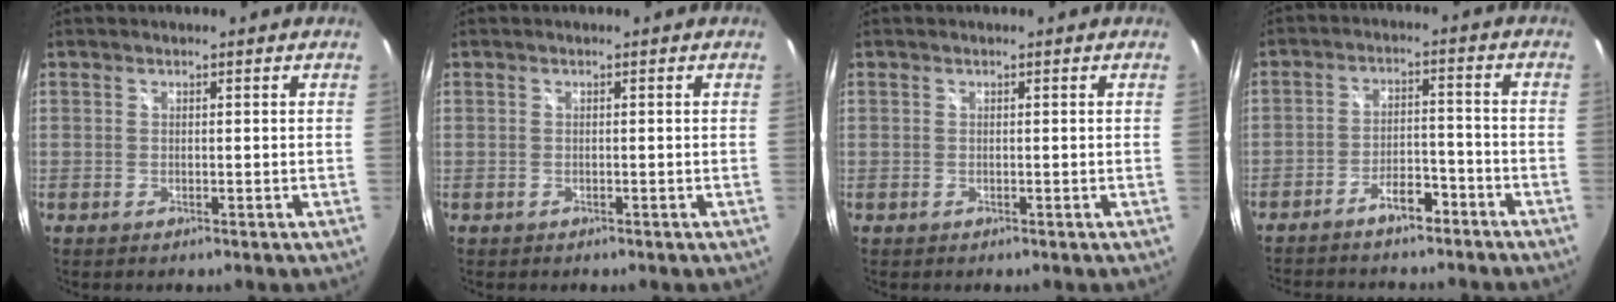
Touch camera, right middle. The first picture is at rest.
{"total": 0.6, "force": [-0.3, 0.5, 0.1], "torque": [-0.004, -0.002, -0.005]}
{"total": 0.0}
{"total": 9.1, "force": [-7.5, 3.2, 4.0], "torque": [-0.088, 0.019, -0.109]}